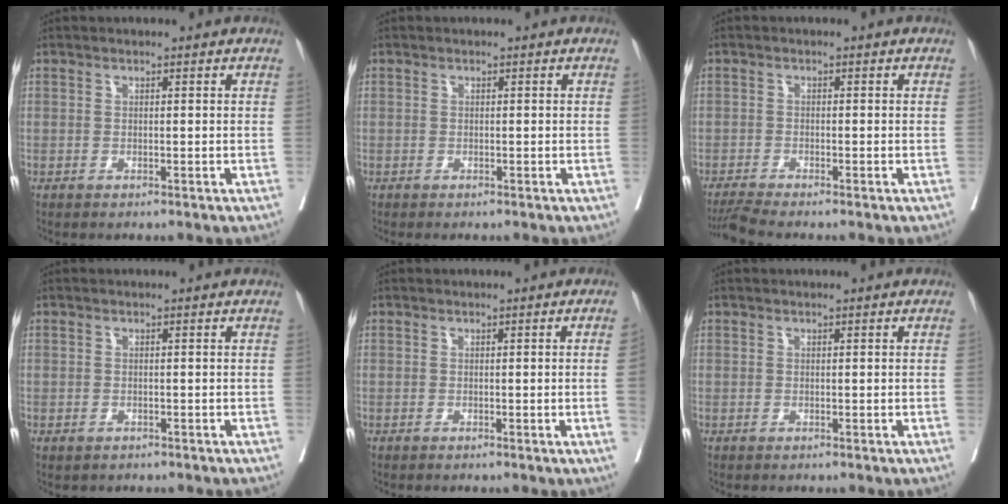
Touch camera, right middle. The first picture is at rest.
{"total": 0.0}
{"total": 3.2, "force": [-2.8, -0.8, 1.2], "torque": [-0.026, -0.015, -0.058]}
{"total": 0.8, "force": [-0.5, 0.7, 0.0], "torque": [-0.006, 0.003, -0.005]}
{"total": 2.3, "force": [-0.2, -0.9, 2.1], "torque": [-0.031, -0.004, 0.001]}
{"total": 0.0}